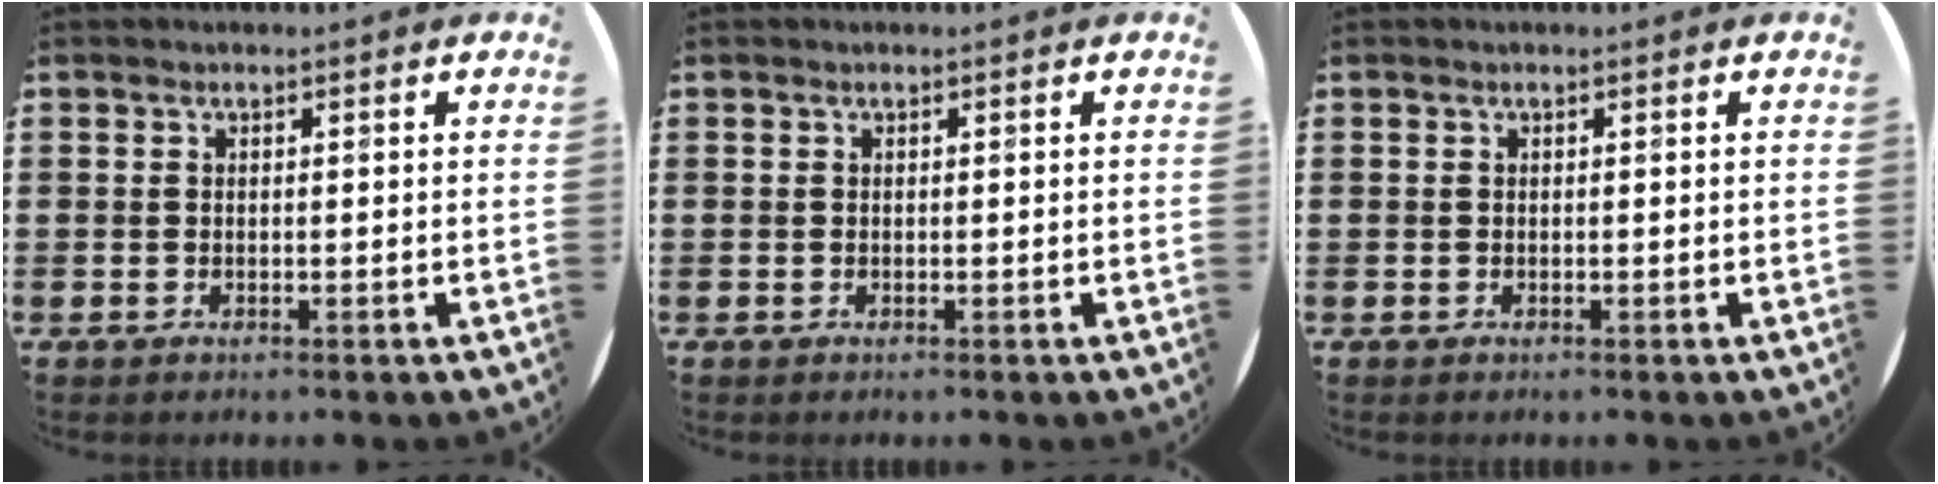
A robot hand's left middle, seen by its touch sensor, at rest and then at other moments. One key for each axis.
{"total": 0.0}
{"total": 0.0}